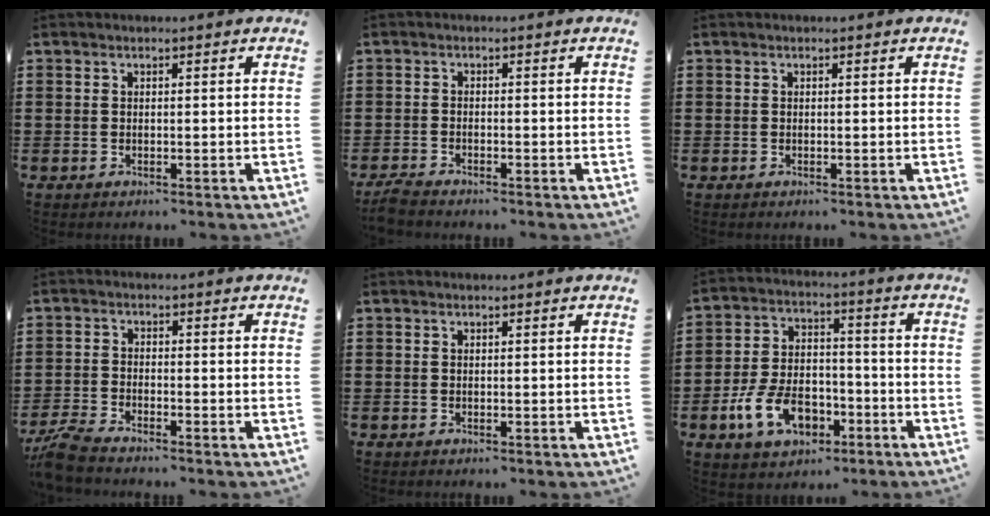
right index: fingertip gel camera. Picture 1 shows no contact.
{"total": 2.0, "force": [-2.0, 0.0, 0.3], "torque": [-0.013, -0.001, -0.042]}
{"total": 0.0}
{"total": 3.6, "force": [-3.5, -0.1, 0.9], "torque": [-0.044, -0.012, -0.076]}
{"total": 0.0}
{"total": 9.4, "force": [-4.3, 6.0, 5.9], "torque": [-0.125, 0.009, -0.081]}